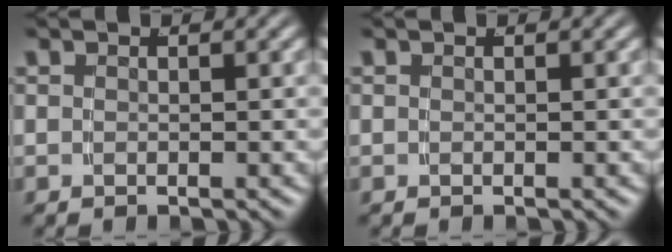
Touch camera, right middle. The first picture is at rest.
{"total": 0.0}